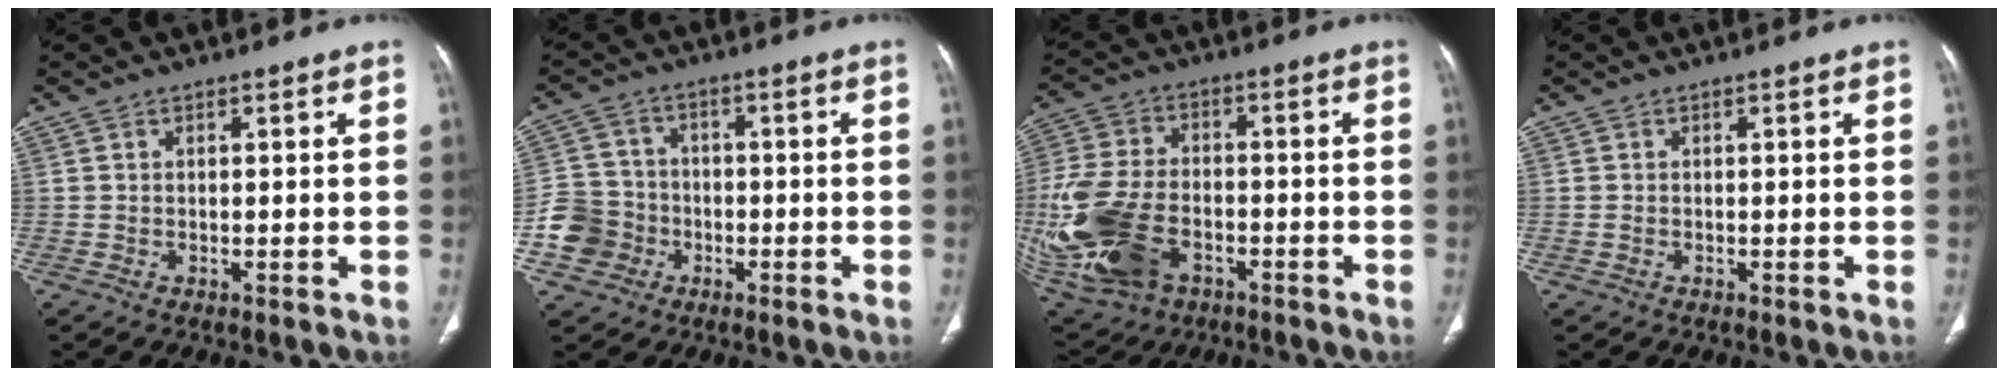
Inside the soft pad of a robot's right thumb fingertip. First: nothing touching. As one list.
[{"total": 8.4, "force": [-3.1, 7.5, 2.0], "torque": [-0.017, 0.021, -0.058]}, {"total": 22.6, "force": [-6.9, 14.5, 15.9], "torque": [-0.394, -0.004, -0.111]}, {"total": 0.7, "force": [-0.2, 0.5, 0.5], "torque": [-0.018, 0.001, -0.001]}]